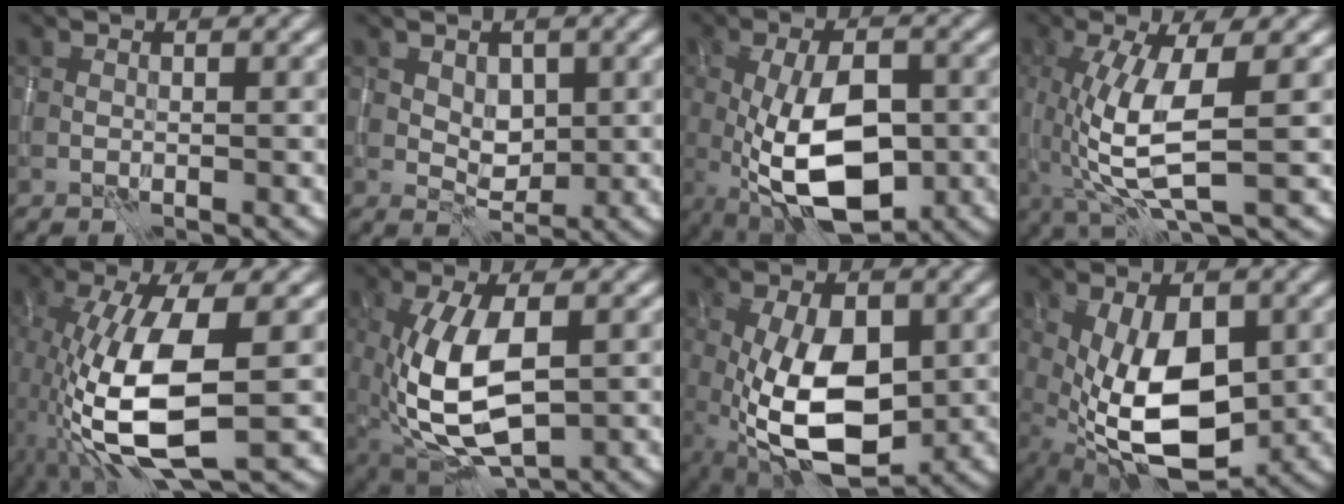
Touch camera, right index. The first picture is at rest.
{"total": 2.3, "force": [0.7, 1.6, 1.4], "torque": [-0.024, -0.005, 0.014]}
{"total": 10.2, "force": [-2.2, 4.7, 8.8], "torque": [-0.164, -0.010, -0.039]}
{"total": 6.9, "force": [-0.2, 1.9, 6.7], "torque": [-0.147, -0.005, -0.002]}
{"total": 10.7, "force": [-2.1, 3.8, 9.8], "torque": [-0.212, -0.015, -0.043]}
{"total": 8.9, "force": [-0.6, 4.3, 7.8], "torque": [-0.175, -0.009, -0.010]}
{"total": 9.7, "force": [-1.6, 4.7, 8.3], "torque": [-0.162, -0.005, -0.029]}
{"total": 9.1, "force": [-0.7, 4.4, 7.9], "torque": [-0.156, -0.013, -0.010]}